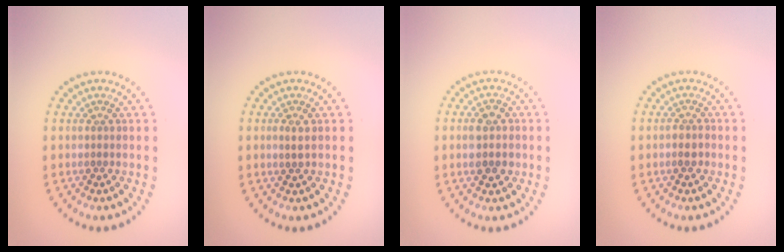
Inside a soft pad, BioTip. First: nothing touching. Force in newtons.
{"total": 0.9, "press": 0.8, "slide": 0.4}
{"total": 2.6, "press": 2.6, "slide": 0.2}
{"total": 1.3, "press": 1.2, "slide": 0.5}